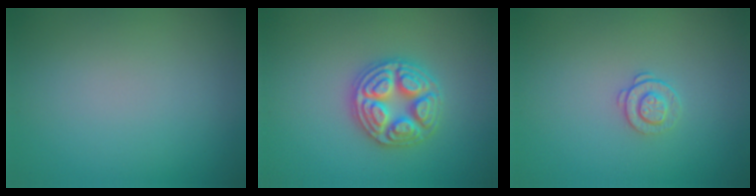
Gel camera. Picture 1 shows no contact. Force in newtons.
{"total": 4.9, "press": 4.9, "slide": 0.5}
{"total": 1.4, "press": 0.9, "slide": 1.0}